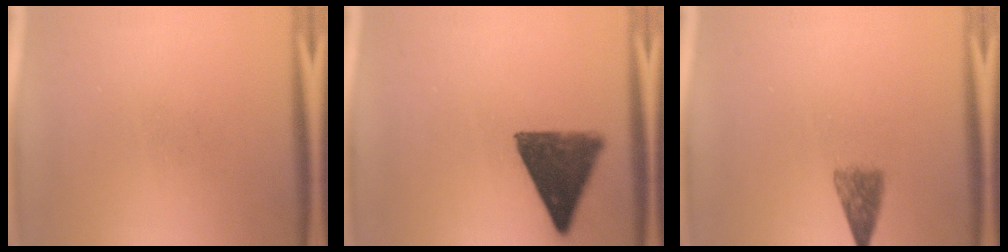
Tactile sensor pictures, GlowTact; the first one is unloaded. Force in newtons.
{"total": 11.5}
{"total": 3.4}